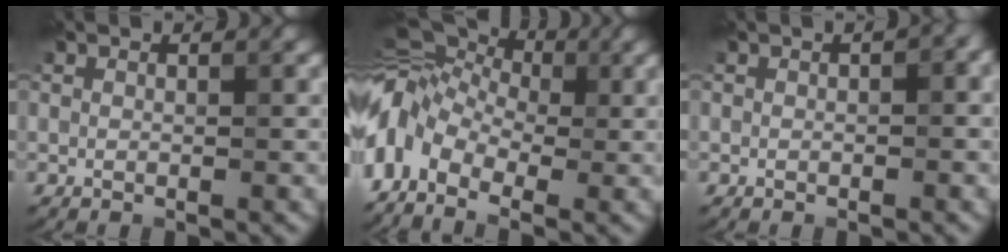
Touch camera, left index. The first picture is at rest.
{"total": 9.5, "force": [-2.3, 6.8, 6.2], "torque": [-0.120, 0.012, -0.042]}
{"total": 2.0, "force": [0.2, 0.9, 1.8], "torque": [-0.016, 0.003, 0.006]}